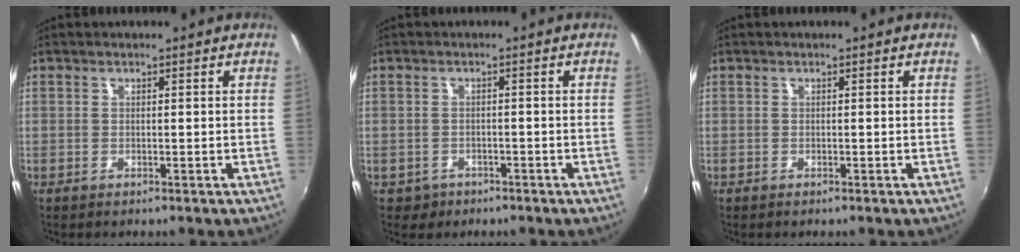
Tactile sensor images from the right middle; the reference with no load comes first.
{"total": 3.3, "force": [-1.7, 2.7, 0.9], "torque": [-0.028, -0.001, -0.020]}
{"total": 0.0}